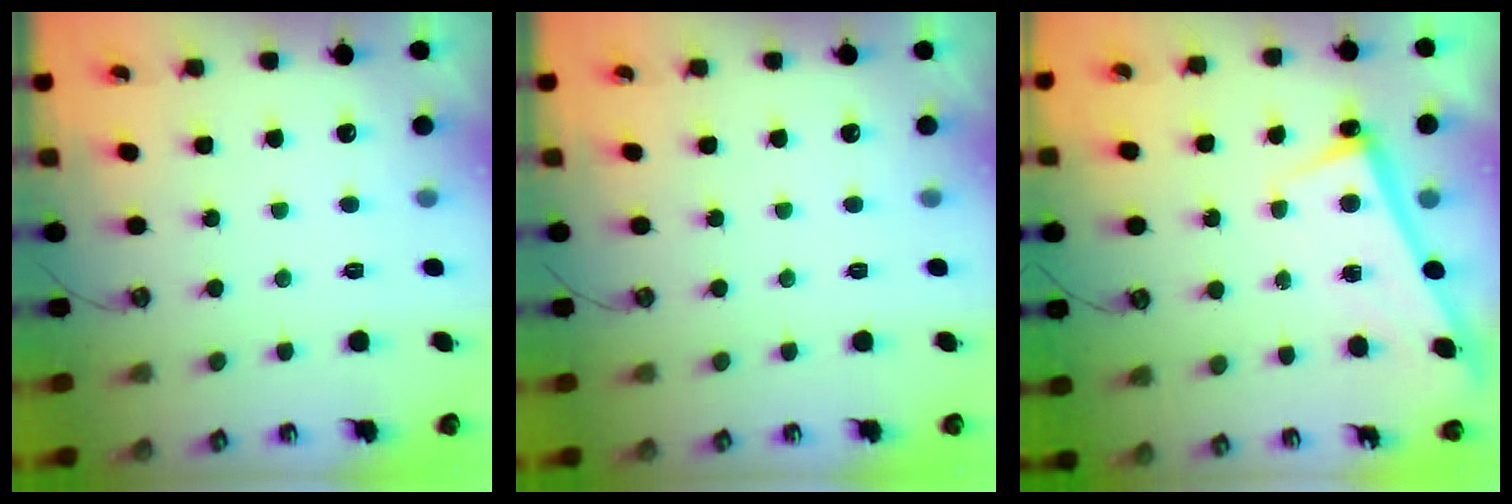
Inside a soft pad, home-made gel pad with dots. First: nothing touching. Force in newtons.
{"total": 0.0}
{"total": 2.7, "press": 2.7, "slide": 0.5}